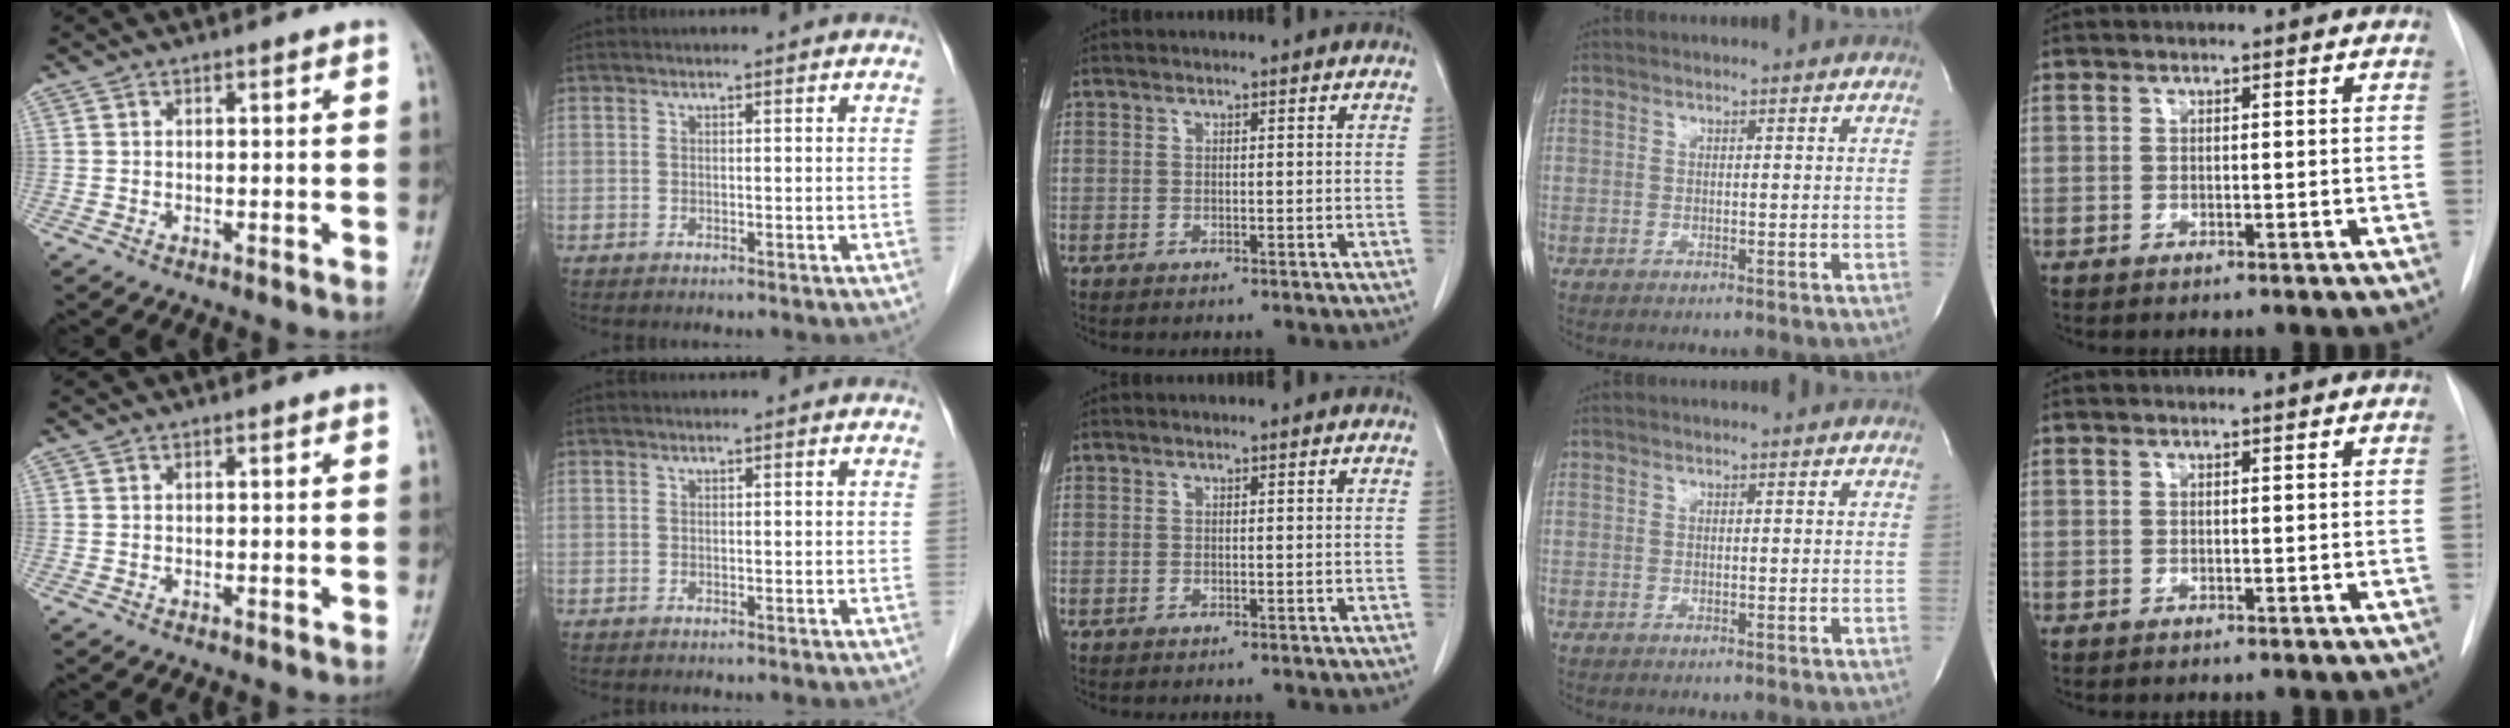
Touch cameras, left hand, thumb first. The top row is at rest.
{}